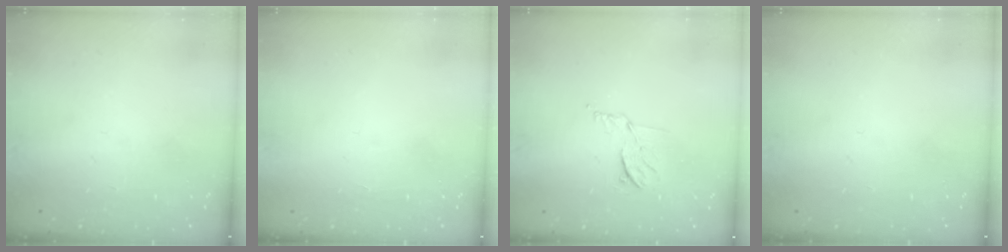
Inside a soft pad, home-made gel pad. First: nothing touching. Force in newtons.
{"total": 1.7, "press": 1.7, "slide": 0.1}
{"total": 6.5, "press": 6.4, "slide": 1.0}
{"total": 0.0}